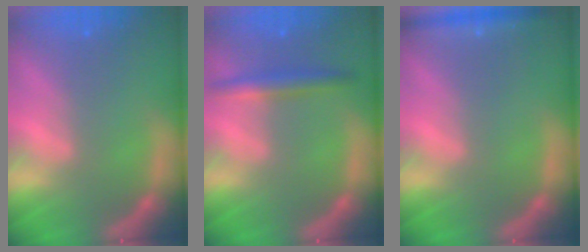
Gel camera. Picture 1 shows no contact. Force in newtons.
{"total": 3.0}
{"total": 3.0}